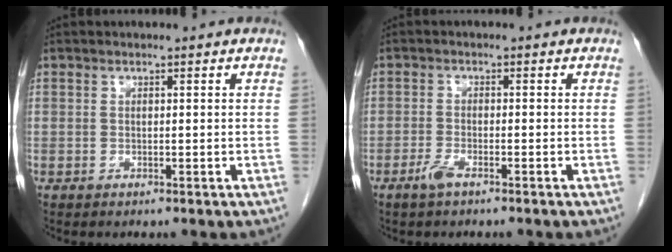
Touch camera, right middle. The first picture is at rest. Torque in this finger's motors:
{"motor_torque": [-0.34, 0.03, -0.01, 0.01]}